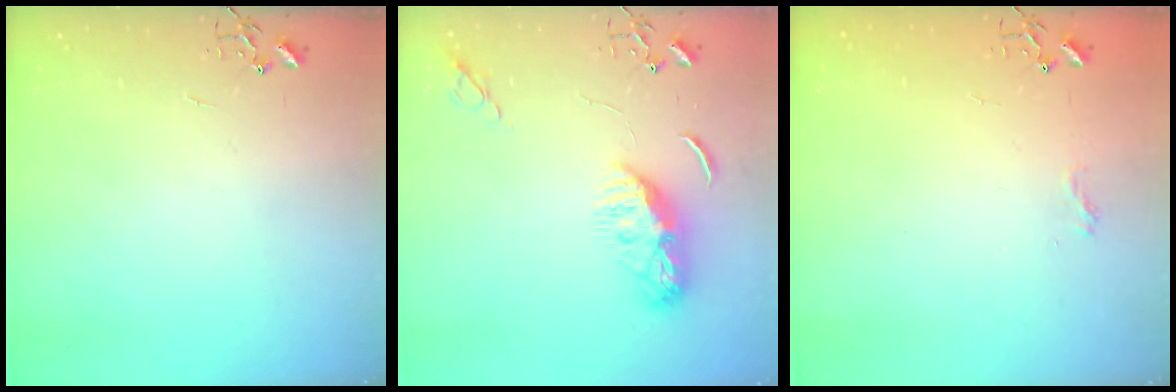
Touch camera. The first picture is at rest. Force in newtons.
{"total": 9.9, "press": 9.9, "slide": 0.5}
{"total": 7.0, "press": 7.0, "slide": 0.8}